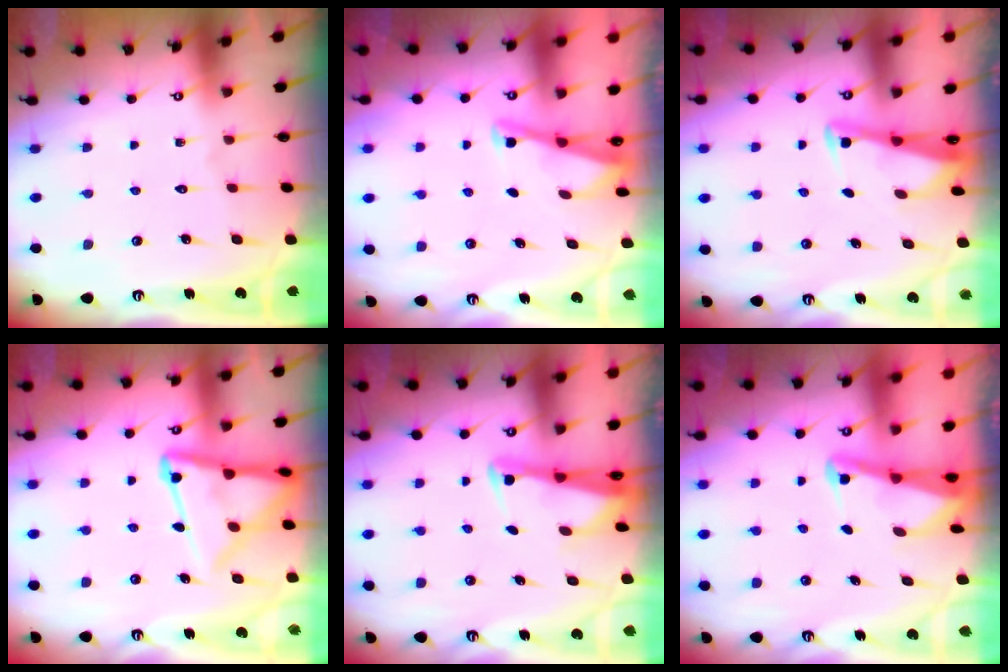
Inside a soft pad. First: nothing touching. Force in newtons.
{"total": 2.7, "press": 2.7, "slide": 0.2}
{"total": 2.8, "press": 2.8, "slide": 0.3}
{"total": 13.8, "press": 13.8, "slide": 1.2}
{"total": 2.4, "press": 2.3, "slide": 0.5}
{"total": 2.5, "press": 2.4, "slide": 0.6}